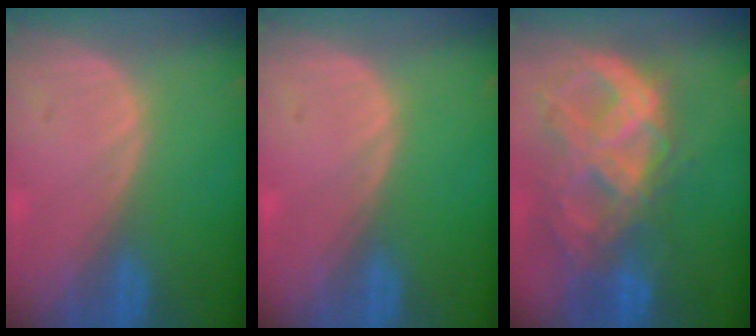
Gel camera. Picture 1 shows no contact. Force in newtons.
{"total": 0.0}
{"total": 10.9, "press": 9.2, "slide": 5.8}